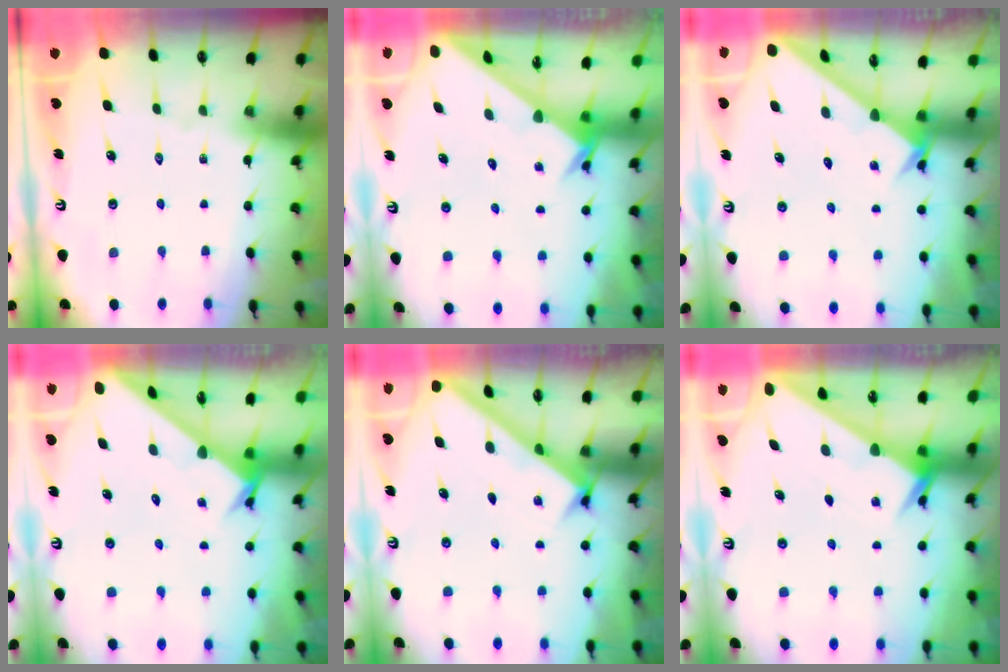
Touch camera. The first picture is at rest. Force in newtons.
{"total": 2.4, "press": 2.4, "slide": 0.2}
{"total": 1.8, "press": 1.8, "slide": 0.2}
{"total": 2.5, "press": 2.5, "slide": 0.2}
{"total": 2.8, "press": 2.7, "slide": 0.3}
{"total": 2.1, "press": 2.1, "slide": 0.1}